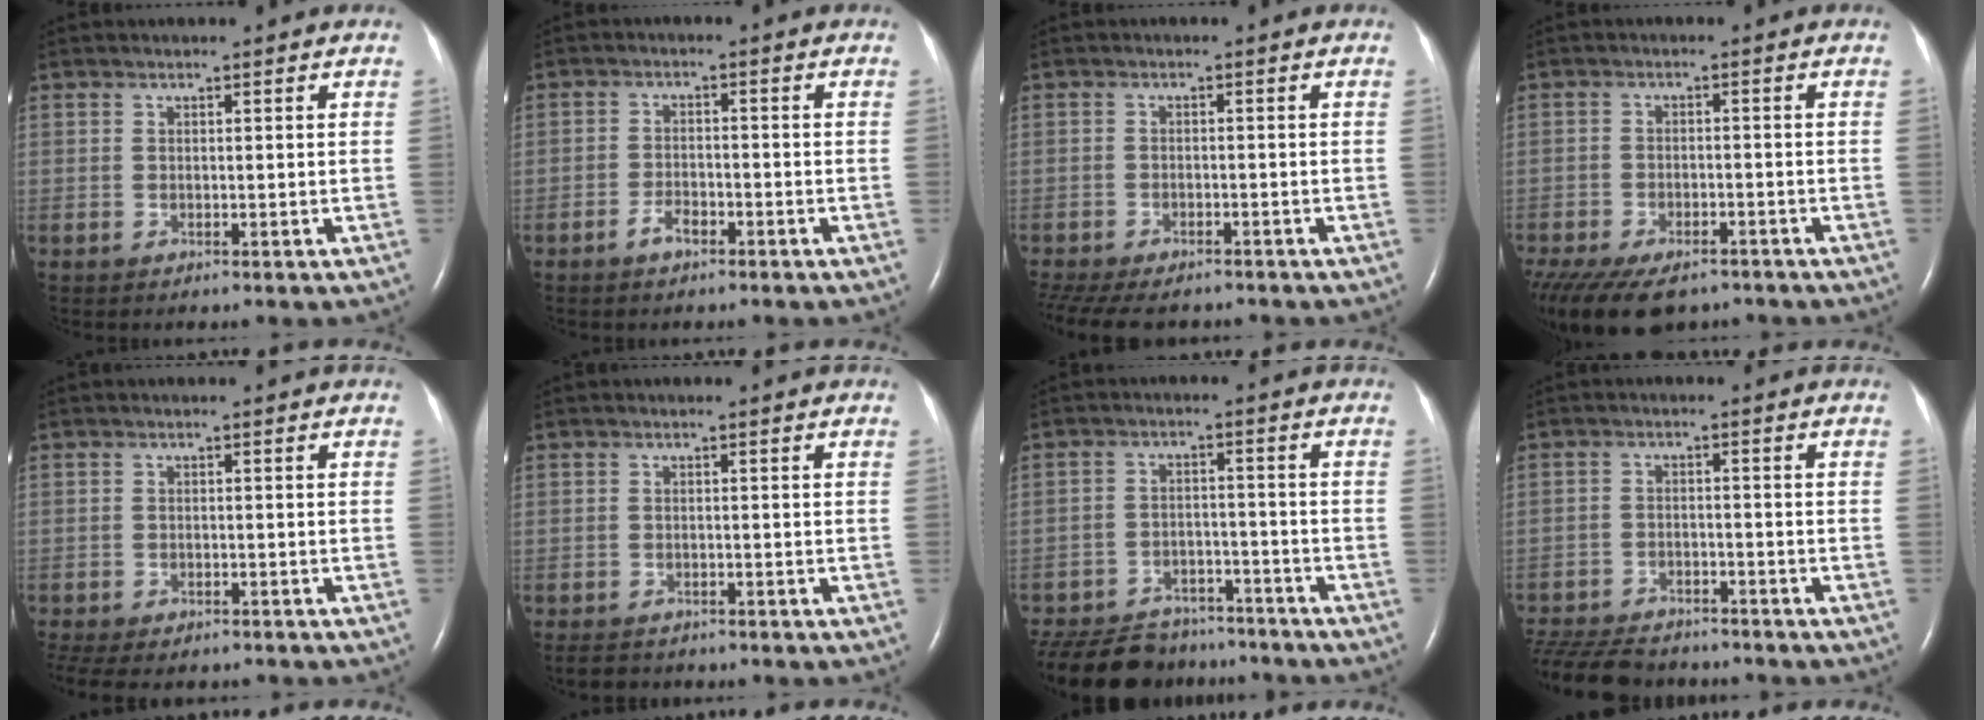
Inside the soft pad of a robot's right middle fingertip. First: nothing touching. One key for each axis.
{"total": 2.7, "fx": -1.9, "fy": 1.1, "fz": 1.6, "tx": -0.031, "ty": 0.003, "tz": -0.035}
{"total": 13.3, "fx": -10.8, "fy": 5.2, "fz": 5.9, "tx": -0.155, "ty": -0.017, "tz": -0.147}
{"total": 15.4, "fx": -11.2, "fy": 7.1, "fz": 7.9, "tx": -0.202, "ty": -0.032, "tz": -0.162}
{"total": 11.6, "fx": -9.5, "fy": 4.4, "fz": 5.1, "tx": -0.114, "ty": -0.007, "tz": -0.124}
{"total": 3.9, "fx": -3.6, "fy": 0.7, "fz": 1.2, "tx": -0.021, "ty": -0.012, "tz": -0.060}
{"total": 16.6, "fx": -14.4, "fy": 6.3, "fz": 5.4, "tx": -0.130, "ty": -0.009, "tz": -0.208}
{"total": 13.9, "fx": -12.2, "fy": 4.2, "fz": 5.3, "tx": -0.131, "ty": -0.017, "tz": -0.186}